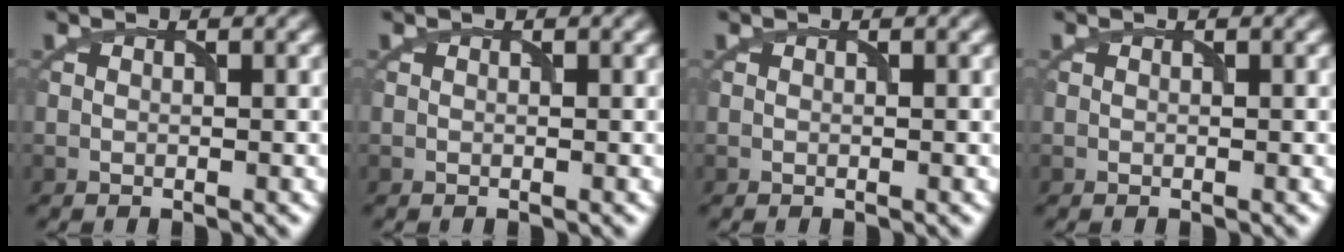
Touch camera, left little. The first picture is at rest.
{"total": 0.0}
{"total": 0.0}
{"total": 0.0}